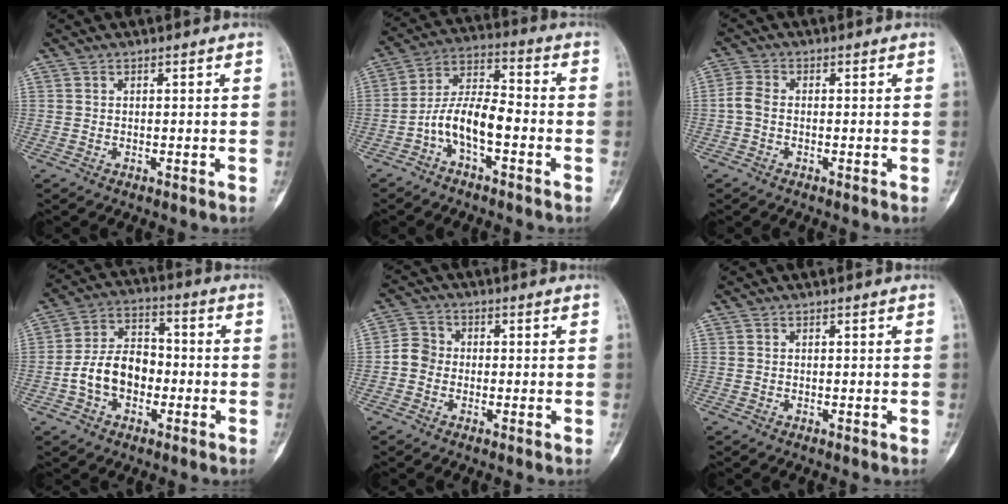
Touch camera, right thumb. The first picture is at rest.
{"total": 10.2, "force": [-3.6, 4.5, 8.4], "torque": [-0.155, 0.052, -0.073]}
{"total": 2.9, "force": [-0.7, 1.9, 2.2], "torque": [-0.050, 0.006, -0.023]}
{"total": 11.1, "force": [-2.6, 7.8, 7.4], "torque": [-0.119, 0.039, -0.056]}
{"total": 4.5, "force": [-0.9, 4.0, 1.8], "torque": [-0.019, 0.013, -0.029]}
{"total": 0.0}